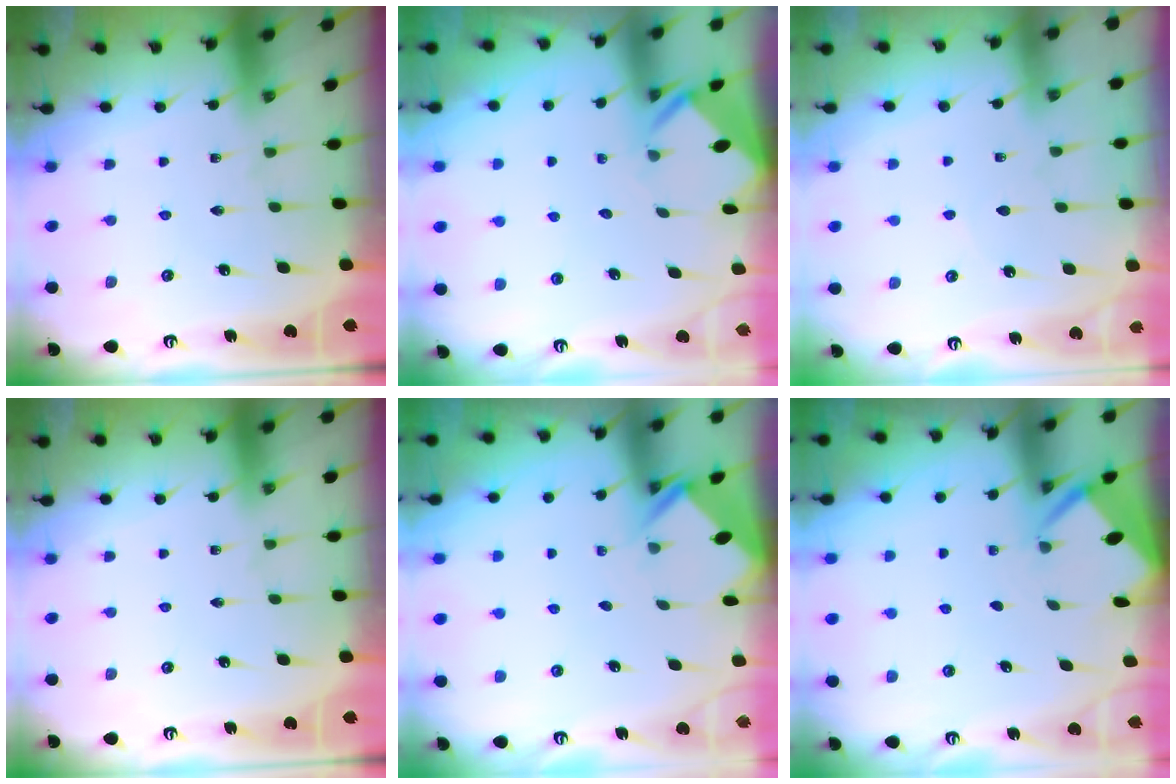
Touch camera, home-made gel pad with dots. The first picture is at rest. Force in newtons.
{"total": 3.4, "press": 3.4, "slide": 0.2}
{"total": 4.2, "press": 4.1, "slide": 0.5}
{"total": 0.0}
{"total": 2.7, "press": 2.7, "slide": 0.2}
{"total": 2.2, "press": 2.2, "slide": 0.1}